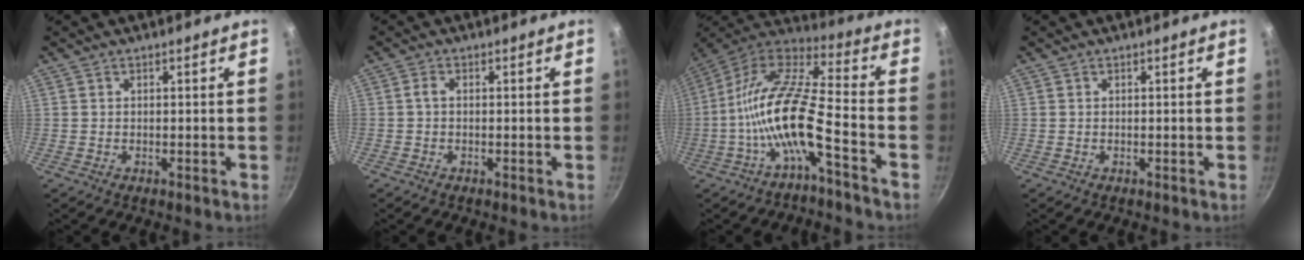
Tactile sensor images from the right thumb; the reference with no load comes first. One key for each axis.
{"total": 1.6, "fx": -0.1, "fy": 0.5, "fz": 1.5, "tx": -0.042, "ty": 0.006, "tz": -0.005}
{"total": 15.8, "fx": -5.9, "fy": 4.0, "fz": 14.1, "tx": -0.269, "ty": 0.055, "tz": -0.126}
{"total": 0.0}